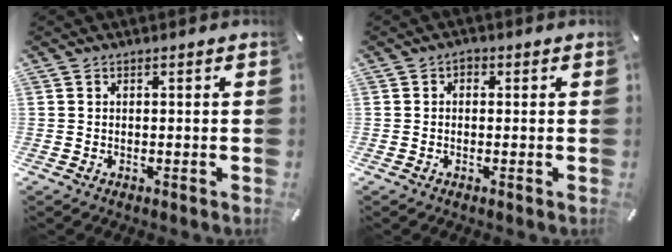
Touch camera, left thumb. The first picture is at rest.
{"total": 1.1, "force": [-0.2, 0.9, 0.6], "torque": [-0.012, 0.006, -0.005]}